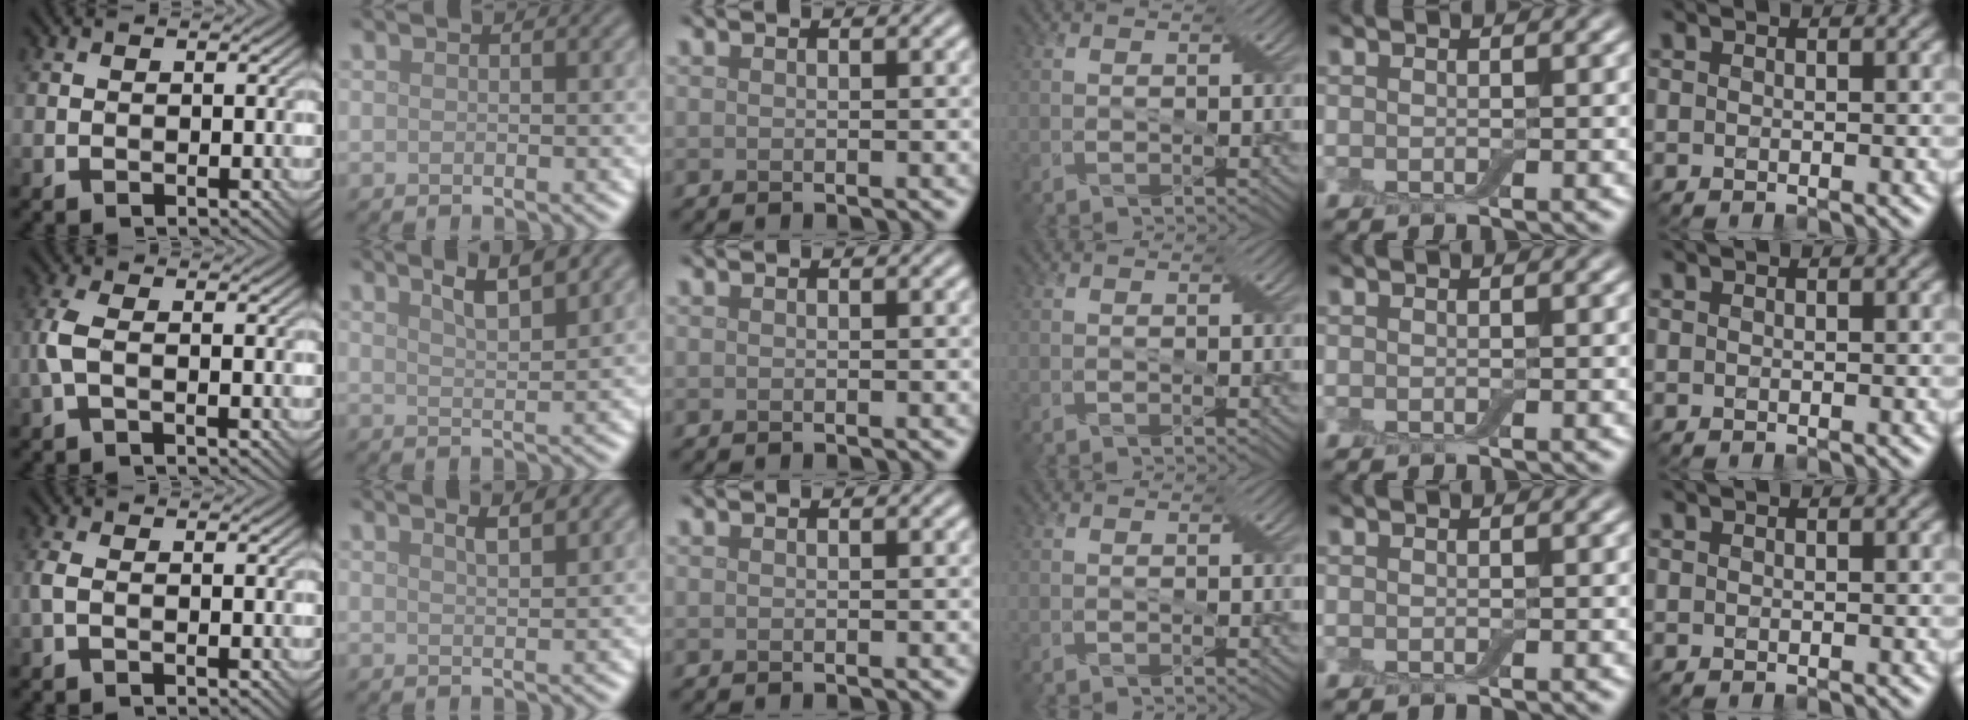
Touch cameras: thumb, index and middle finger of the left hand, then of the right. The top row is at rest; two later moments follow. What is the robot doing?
{"motion": "insert", "object": "box of matches"}